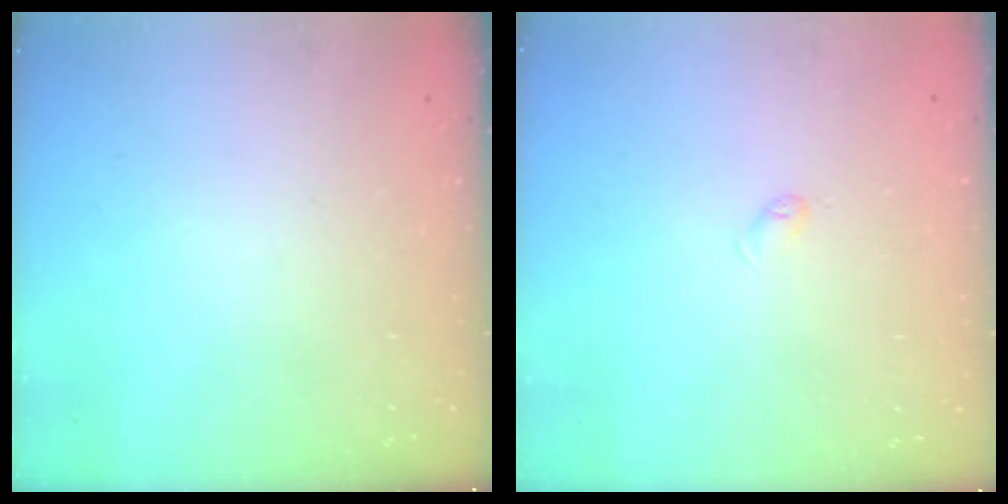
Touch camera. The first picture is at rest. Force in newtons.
{"total": 2.7, "press": 2.6, "slide": 0.4}